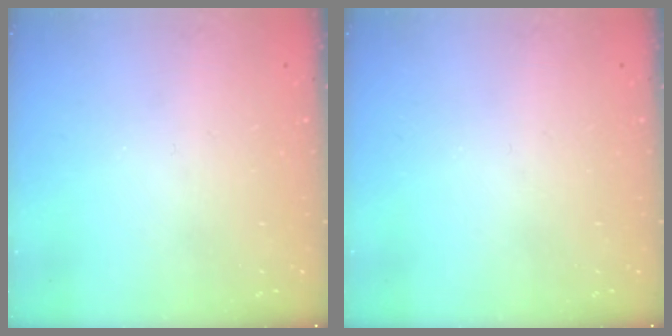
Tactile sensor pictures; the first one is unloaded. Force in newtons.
{"total": 0.0}